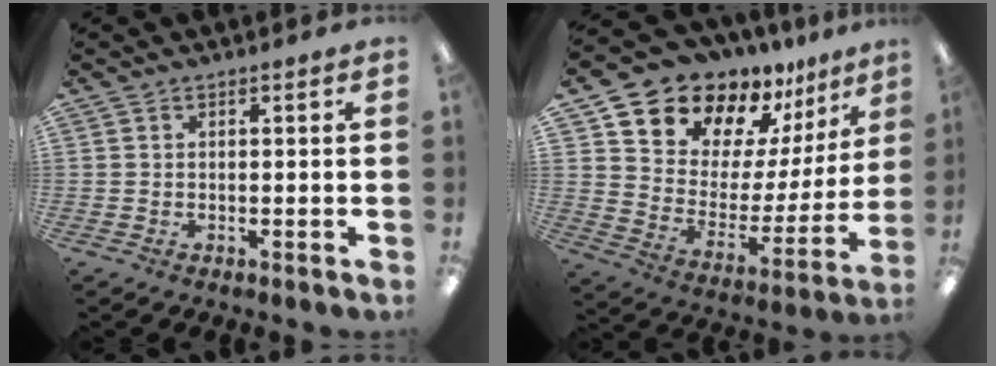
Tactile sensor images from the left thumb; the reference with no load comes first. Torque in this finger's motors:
{"motor_torque": [2.49, 2.52, 1.31, -1.47, 0.09]}